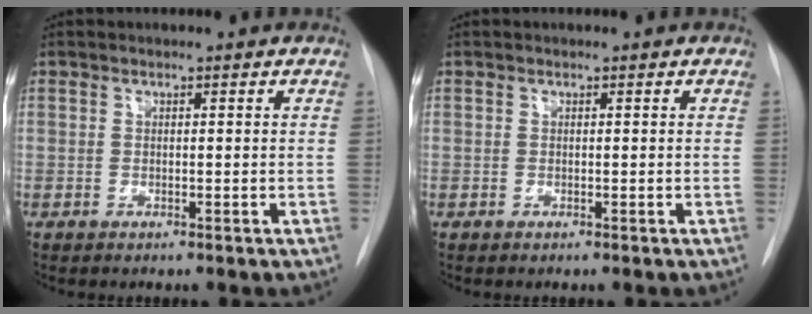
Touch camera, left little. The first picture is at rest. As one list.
[{"total": 0.0}]